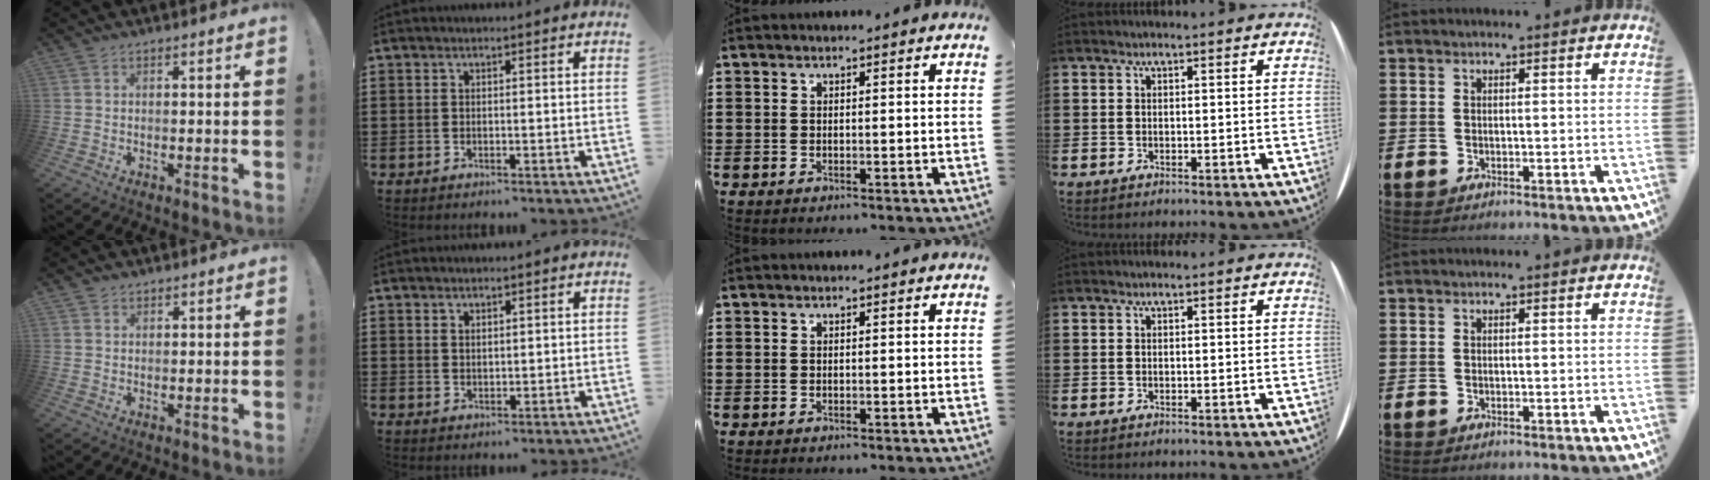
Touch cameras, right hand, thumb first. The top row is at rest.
{"thumb": {"total": 1.0, "force": [0.8, 0.6, 0.2], "torque": [-0.002, -0.002, 0.016]}, "index": {"total": 1.3, "force": [1.2, 0.5, 0.2], "torque": [-0.006, 0.001, 0.023]}}